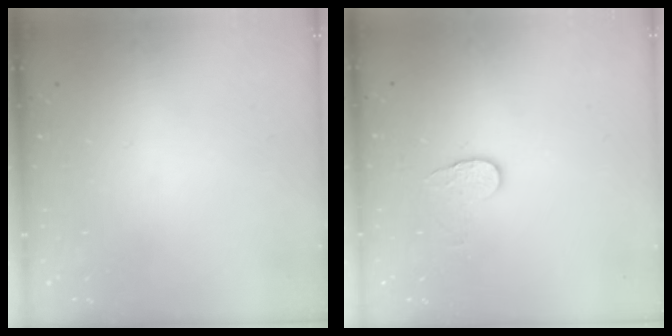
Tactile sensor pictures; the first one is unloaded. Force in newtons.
{"total": 4.3, "press": 4.3, "slide": 0.4}